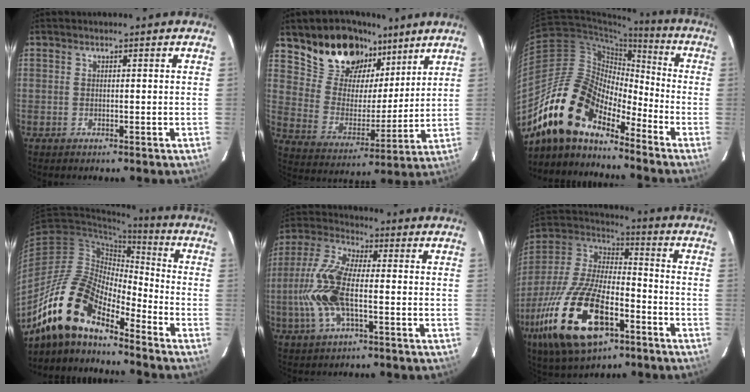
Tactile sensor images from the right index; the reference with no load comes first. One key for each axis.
{"total": 16.2, "fx": 11.1, "fy": 10.0, "fz": 6.4, "tx": -0.137, "ty": 0.018, "tz": 0.206}
{"total": 16.3, "fx": -12.9, "fy": 6.4, "fz": 7.6, "tx": -0.136, "ty": 0.005, "tz": -0.250}
{"total": 15.4, "fx": -12.5, "fy": 4.6, "fz": 7.7, "tx": -0.139, "ty": 0.001, "tz": -0.250}
{"total": 13.0, "fx": -2.5, "fy": 4.8, "fz": 11.9, "tx": -0.266, "ty": 0.005, "tz": -0.055}
{"total": 26.5, "fx": -12.3, "fy": 12.2, "fz": 20.1, "tx": -0.421, "ty": -0.040, "tz": -0.210}